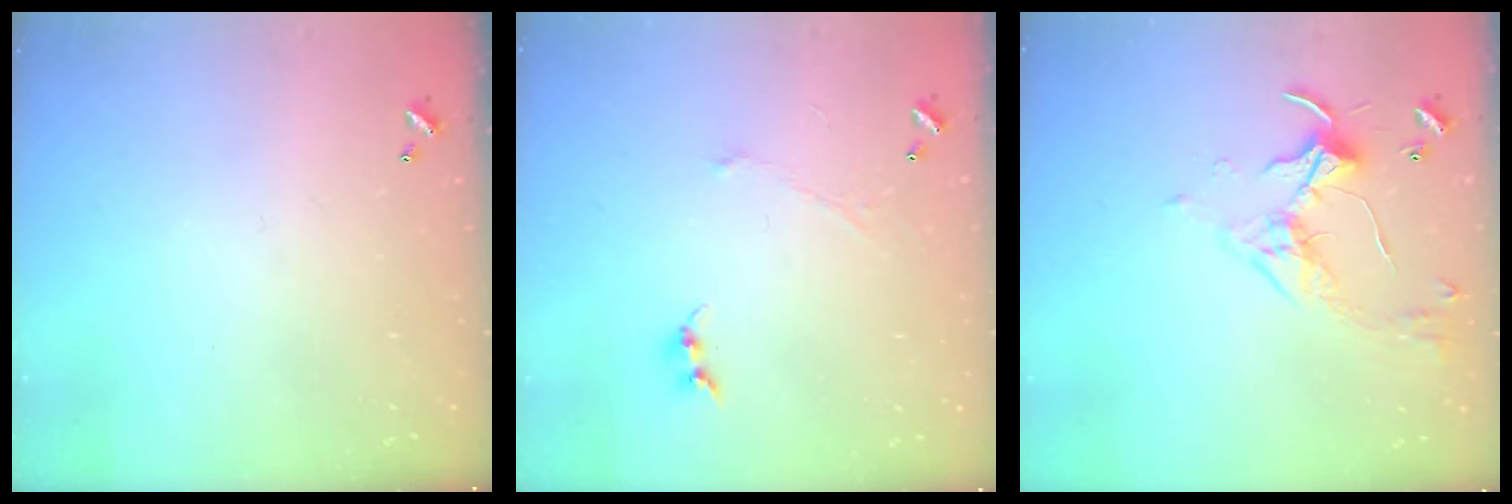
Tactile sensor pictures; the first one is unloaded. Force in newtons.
{"total": 0.0}
{"total": 3.2, "press": 3.1, "slide": 0.7}